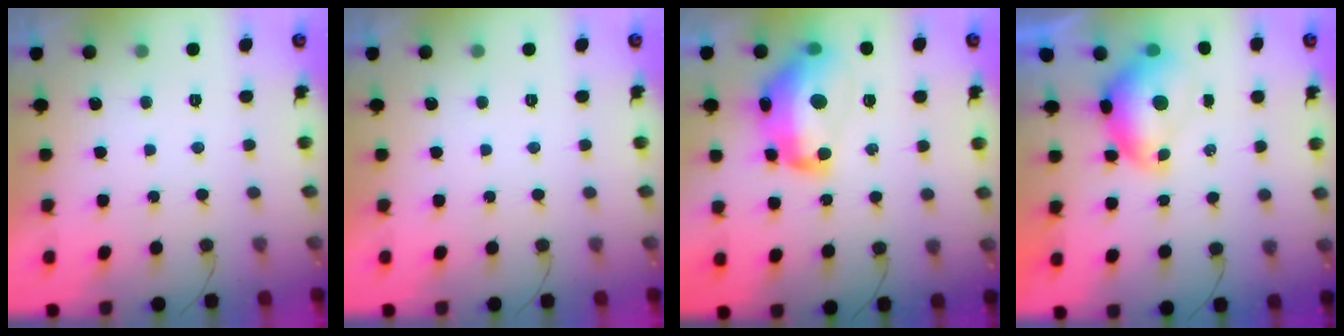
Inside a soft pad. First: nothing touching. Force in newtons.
{"total": 0.0}
{"total": 17.3, "press": 17.2, "slide": 1.5}
{"total": 7.7, "press": 7.7, "slide": 0.8}